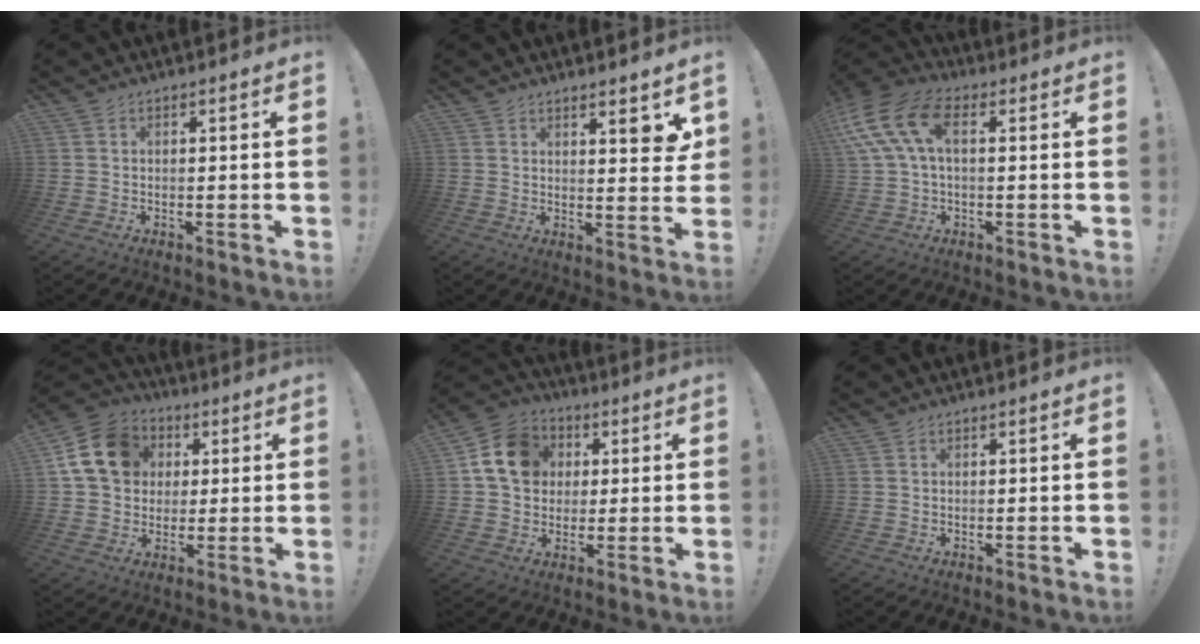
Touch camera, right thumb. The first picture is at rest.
{"total": 5.3, "force": [3.9, 1.2, 3.4], "torque": [-0.026, -0.036, 0.062]}
{"total": 14.5, "force": [3.5, 8.1, 11.5], "torque": [-0.239, 0.009, 0.064]}
{"total": 16.1, "force": [4.1, 13.2, 8.2], "torque": [-0.128, 0.003, 0.087]}
{"total": 13.9, "force": [3.5, 11.7, 6.8], "torque": [-0.098, 0.008, 0.075]}
{"total": 0.0}